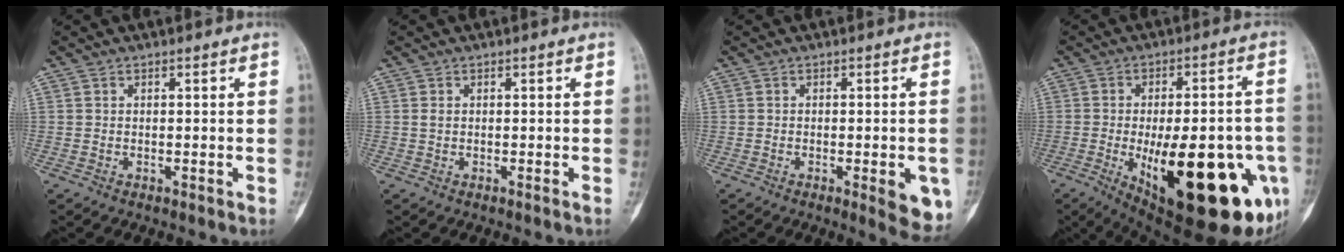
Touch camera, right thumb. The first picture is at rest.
{"total": 0.7, "force": [0.0, 0.2, 0.7], "torque": [-0.014, 0.000, 0.001]}
{"total": 7.3, "force": [-2.4, 2.1, 6.5], "torque": [-0.065, -0.007, -0.024]}
{"total": 29.1, "force": [-8.6, 10.7, 25.7], "torque": [-0.313, -0.008, -0.097]}